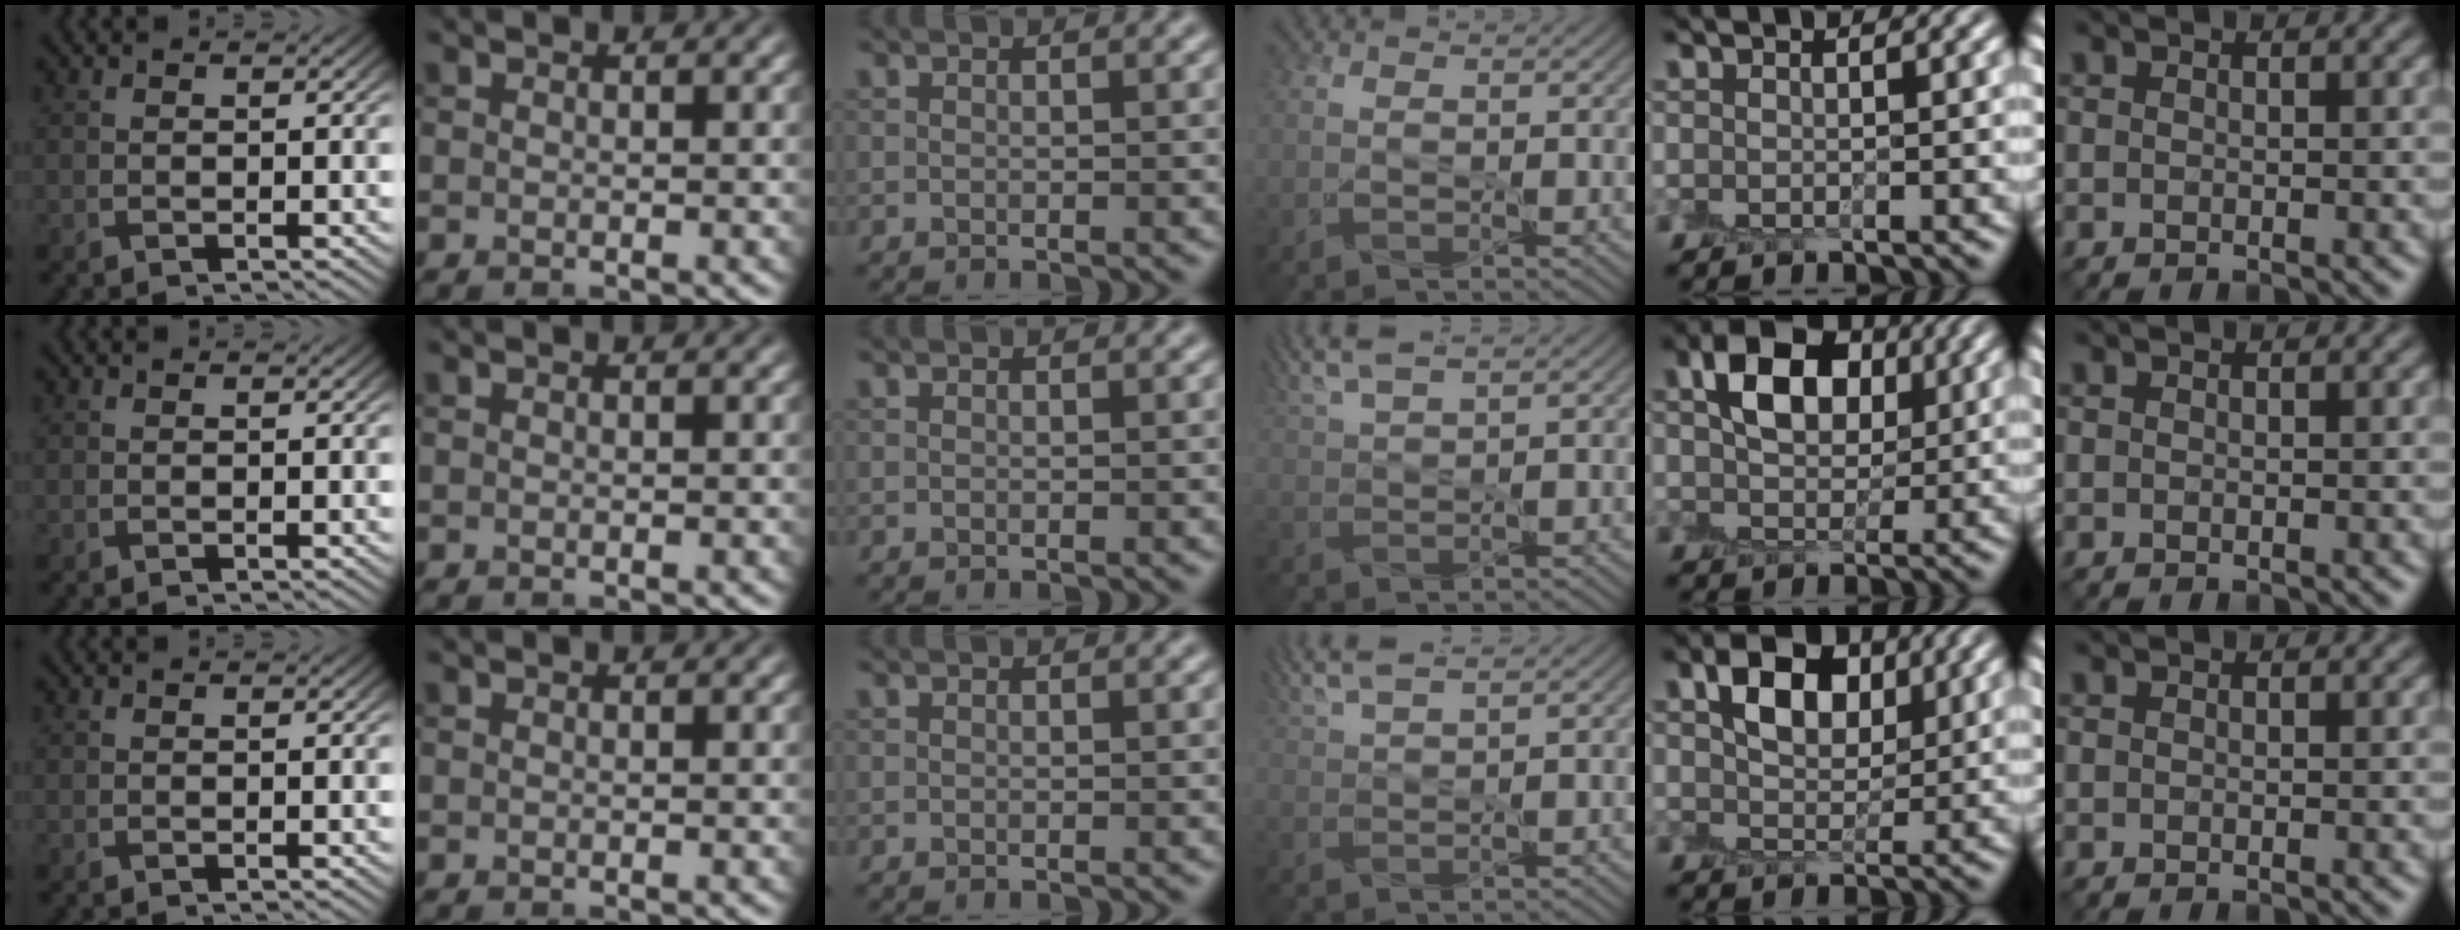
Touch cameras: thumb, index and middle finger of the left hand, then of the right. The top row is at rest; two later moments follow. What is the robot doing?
{"motion": "peel", "object": "postage stamp"}